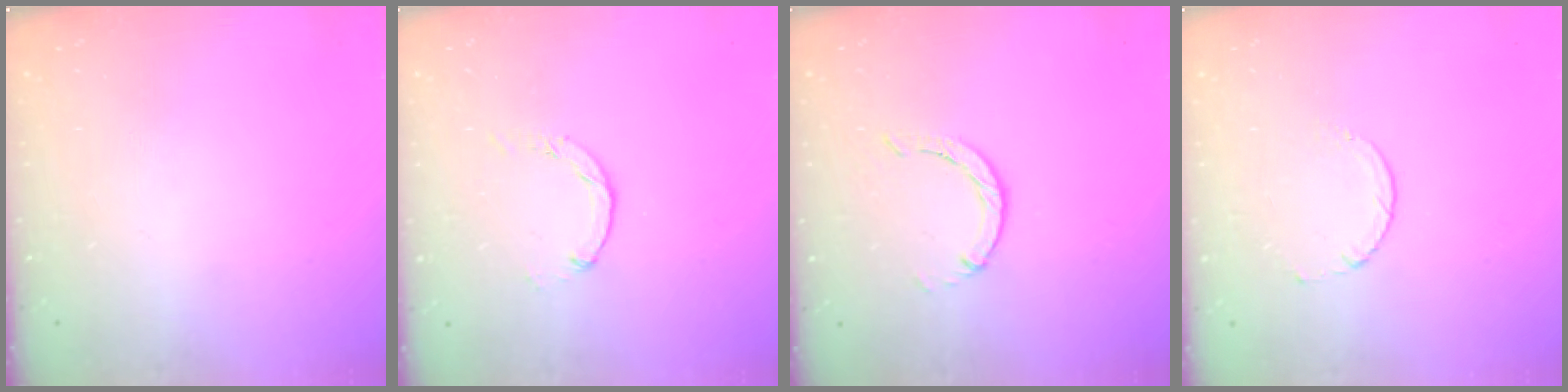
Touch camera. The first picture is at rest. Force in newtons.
{"total": 0.7, "press": 0.7, "slide": 0.2}
{"total": 1.0, "press": 0.9, "slide": 0.3}
{"total": 1.7, "press": 1.7, "slide": 0.2}